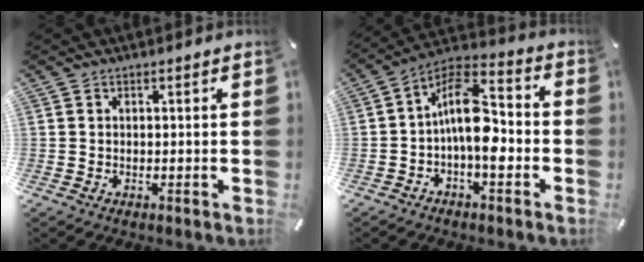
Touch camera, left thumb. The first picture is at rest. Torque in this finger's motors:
{"motor_torque": [-0.28, 1.85, 1.15, -0.19, 0.42]}